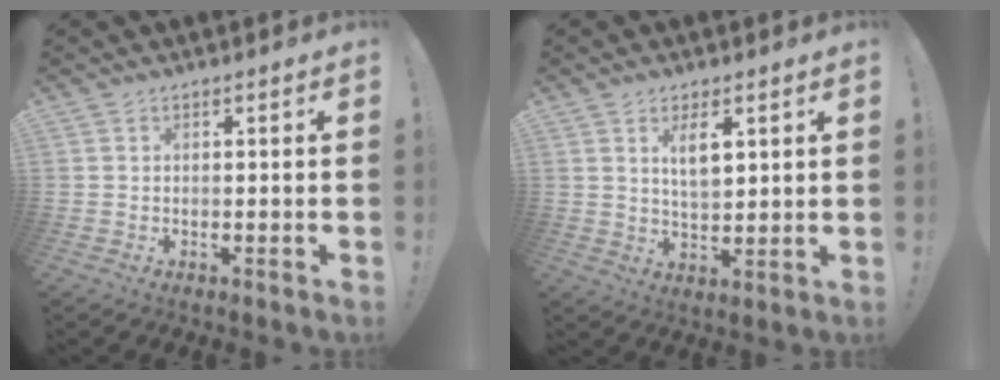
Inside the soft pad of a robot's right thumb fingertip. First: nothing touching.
{"total": 6.3, "force": [2.7, 2.8, 4.9], "torque": [-0.079, -0.011, 0.044]}